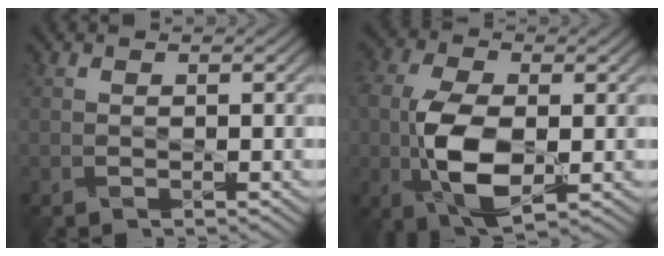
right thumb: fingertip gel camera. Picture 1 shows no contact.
{"total": 8.9, "force": [-1.3, 4.6, 7.6], "torque": [-0.170, -0.001, -0.025]}